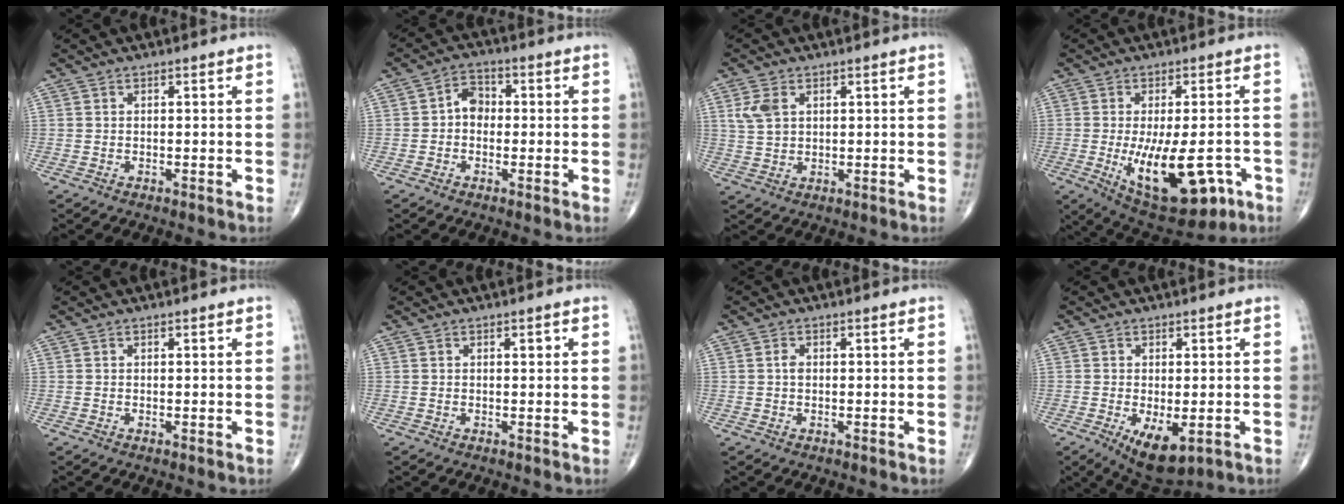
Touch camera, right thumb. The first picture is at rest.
{"total": 4.5, "force": [-0.3, 3.6, 2.7], "torque": [-0.025, 0.019, -0.017]}
{"total": 4.8, "force": [1.7, 3.1, 3.2], "torque": [-0.064, -0.001, 0.039]}
{"total": 17.1, "force": [-5.2, 7.4, 14.4], "torque": [-0.214, -0.007, -0.055]}
{"total": 0.0}
{"total": 0.8, "force": [0.3, 0.4, 0.6], "torque": [-0.006, 0.000, 0.004]}
{"total": 1.3, "force": [0.1, 0.9, 1.0], "torque": [-0.014, 0.002, 0.000]}
{"total": 7.7, "force": [-2.5, 3.4, 6.4], "torque": [-0.099, -0.014, -0.028]}